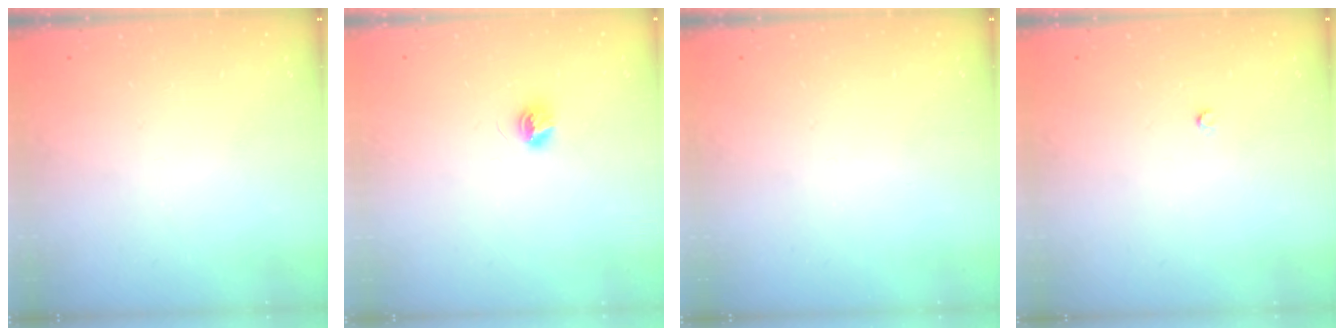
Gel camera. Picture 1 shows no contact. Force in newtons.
{"total": 4.9, "press": 4.9, "slide": 0.4}
{"total": 0.0}
{"total": 2.2, "press": 2.2, "slide": 0.3}